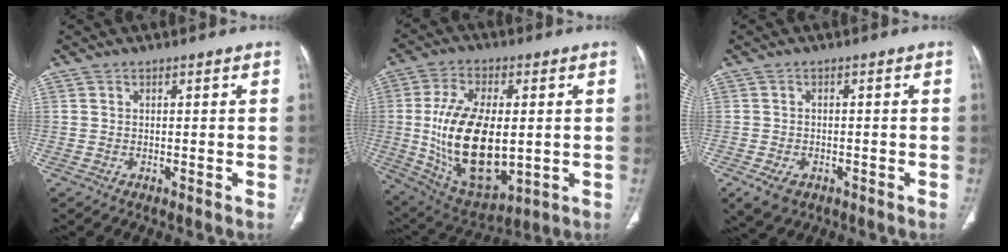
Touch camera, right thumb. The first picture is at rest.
{"total": 20.8, "force": [-0.5, 10.7, 17.8], "torque": [-0.323, -0.014, 0.012]}
{"total": 5.3, "force": [-2.7, 3.5, 2.9], "torque": [-0.053, 0.004, -0.035]}